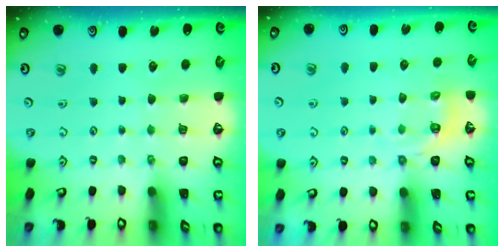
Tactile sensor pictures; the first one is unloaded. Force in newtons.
{"total": 3.8, "press": 3.5, "slide": 1.5}